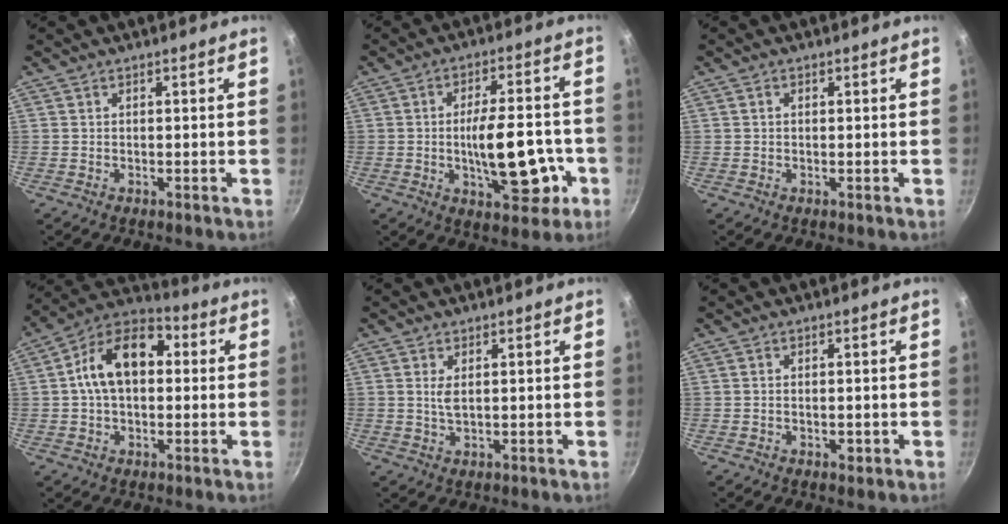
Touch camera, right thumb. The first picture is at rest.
{"total": 14.8, "force": [-3.3, 6.6, 12.8], "torque": [-0.164, 0.020, -0.036]}
{"total": 0.8, "force": [0.2, 0.6, 0.4], "torque": [-0.008, 0.005, 0.003]}
{"total": 14.7, "force": [1.7, 9.6, 11.0], "torque": [-0.154, 0.034, 0.006]}
{"total": 2.6, "force": [0.7, 1.2, 2.2], "torque": [-0.042, -0.007, 0.015]}
{"total": 1.6, "force": [-0.4, 0.9, 1.2], "torque": [-0.018, -0.001, -0.006]}